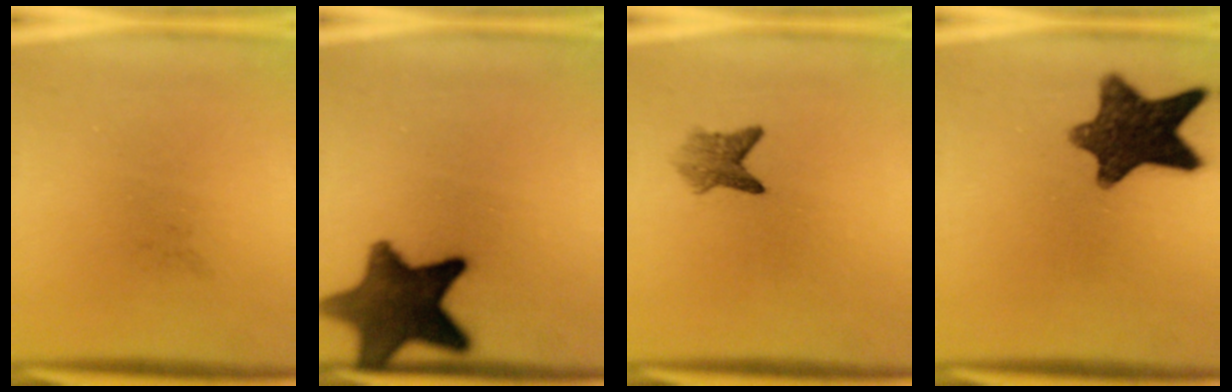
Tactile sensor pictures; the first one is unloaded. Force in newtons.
{"total": 12.3}
{"total": 2.9}
{"total": 12.1}